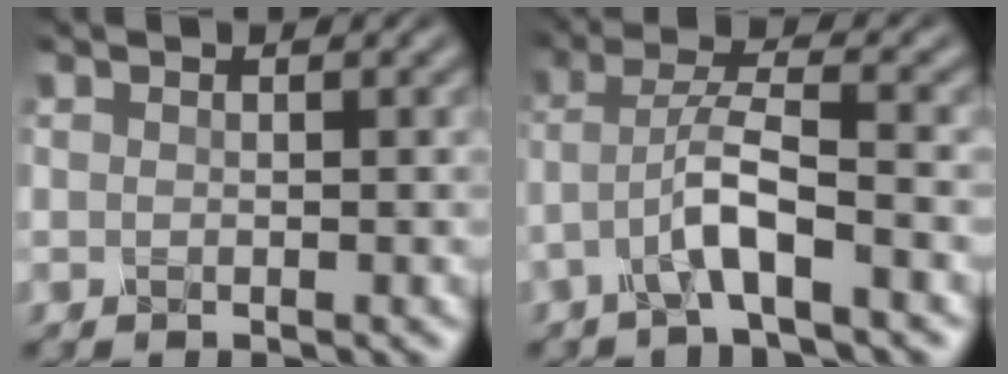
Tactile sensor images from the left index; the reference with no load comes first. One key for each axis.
{"total": 4.4, "fx": -1.9, "fy": 0.7, "fz": 3.9, "tx": -0.076, "ty": 0.013, "tz": -0.044}